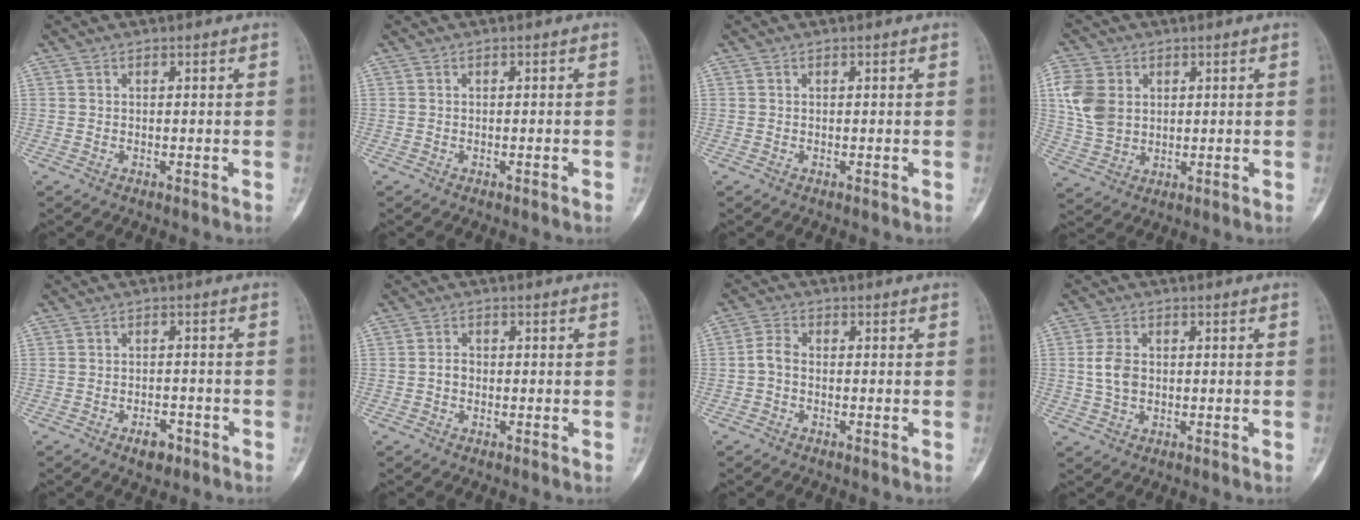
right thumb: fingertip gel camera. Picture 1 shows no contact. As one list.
[{"total": 0.5, "force": [-0.3, 0.0, 0.5], "torque": [-0.010, 0.002, 0.000]}, {"total": 0.0}, {"total": 9.4, "force": [2.2, 7.3, 5.5], "torque": [-0.102, -0.004, 0.046]}, {"total": 3.5, "force": [-2.2, 1.8, 2.0], "torque": [-0.021, 0.012, -0.032]}, {"total": 1.8, "force": [-0.4, 1.4, 1.1], "torque": [-0.010, 0.009, -0.011]}, {"total": 3.0, "force": [-0.7, 1.9, 2.2], "torque": [-0.044, 0.010, -0.023]}, {"total": 4.5, "force": [0.1, 3.1, 3.2], "torque": [-0.063, 0.005, 0.002]}]